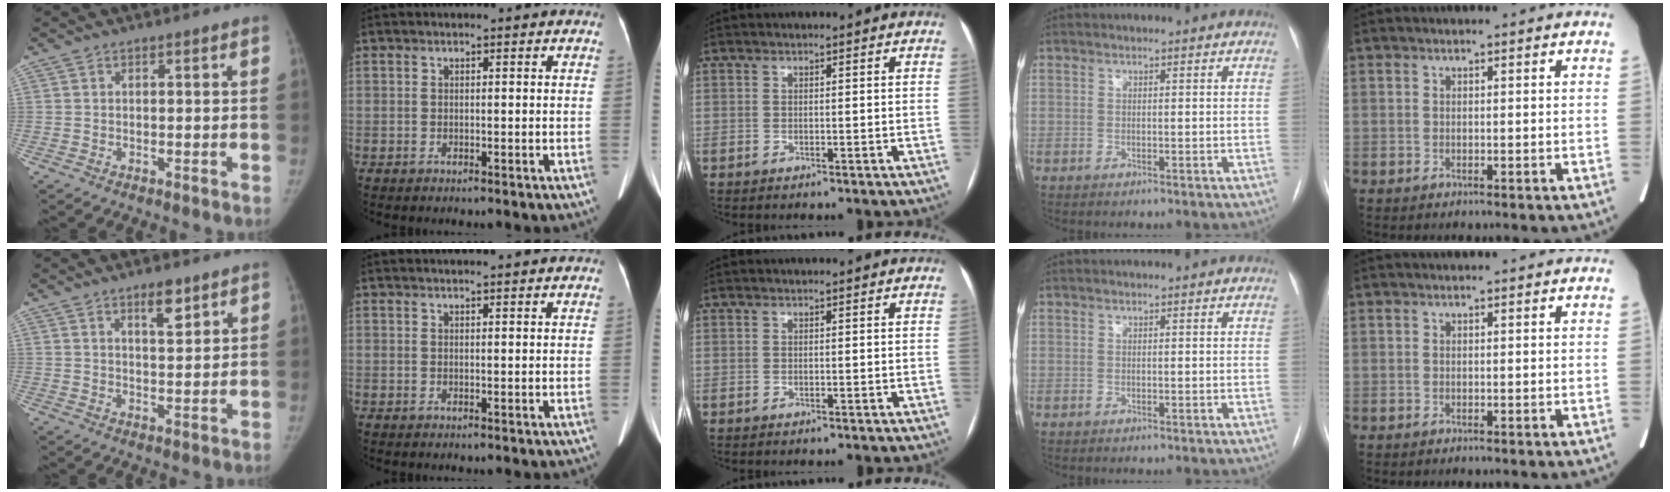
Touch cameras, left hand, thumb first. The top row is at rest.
{"thumb": {"total": 4.6, "force": [3.0, 1.5, 3.2], "torque": [-0.037, -0.022, 0.048]}, "index": {"total": 5.3, "force": [4.9, 0.3, 2.0], "torque": [-0.024, 0.023, 0.053]}}